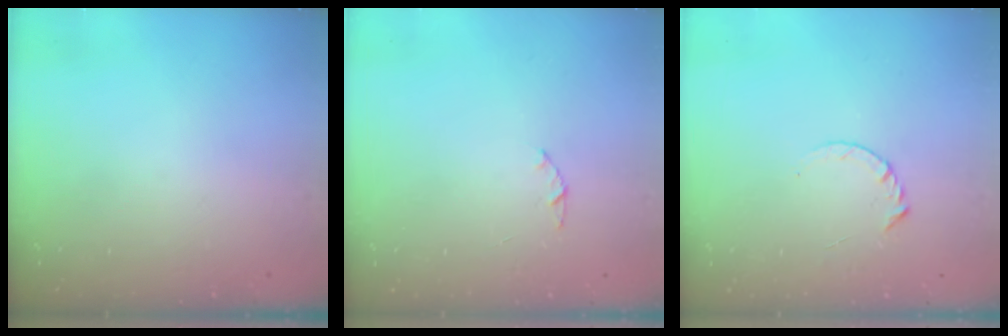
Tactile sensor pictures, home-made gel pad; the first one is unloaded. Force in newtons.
{"total": 1.0, "press": 0.9, "slide": 0.3}
{"total": 3.7, "press": 3.6, "slide": 0.4}